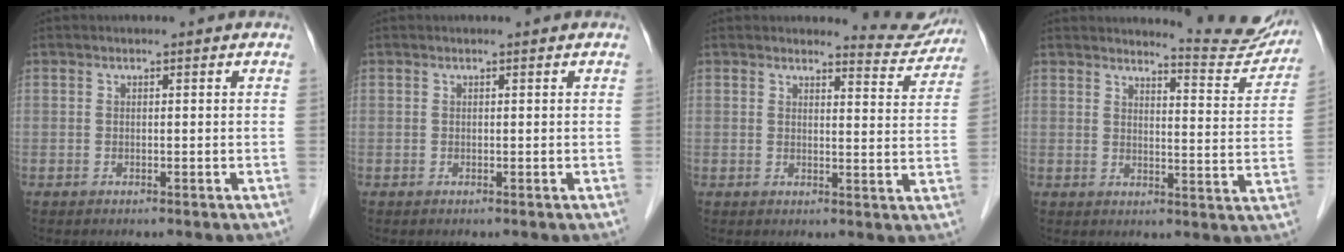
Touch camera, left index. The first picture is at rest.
{"total": 0.0}
{"total": 5.8, "force": [5.7, 0.8, -0.6], "torque": [0.013, -0.035, 0.052]}
{"total": 9.8, "force": [9.7, 0.3, 0.8], "torque": [-0.004, -0.053, 0.106]}